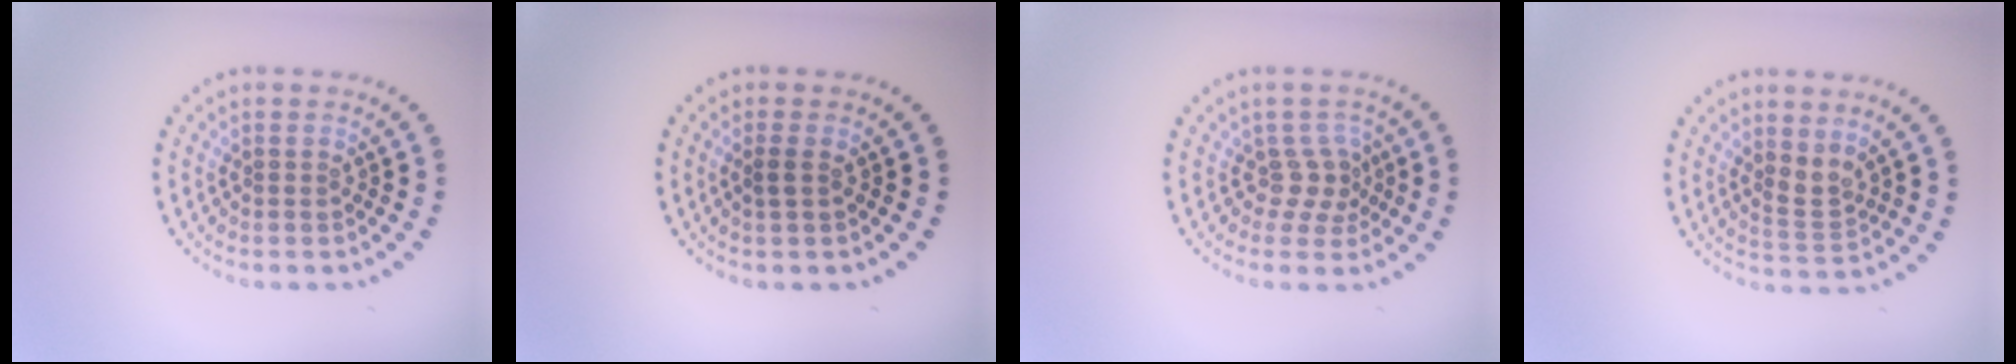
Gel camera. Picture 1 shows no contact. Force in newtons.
{"total": 0.9, "press": 0.8, "slide": 0.5}
{"total": 2.2, "press": 1.5, "slide": 1.6}
{"total": 1.8, "press": 1.3, "slide": 1.2}